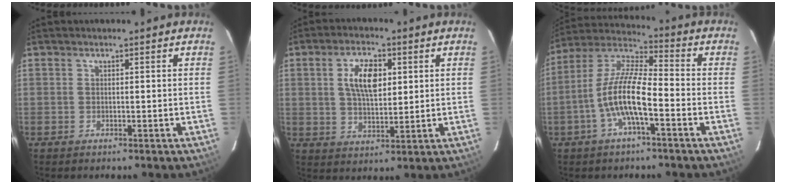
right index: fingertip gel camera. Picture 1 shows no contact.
{"total": 8.3, "force": [2.3, 4.0, 6.9], "torque": [-0.128, 0.010, 0.043]}
{"total": 11.6, "force": [-4.2, 2.8, 10.4], "torque": [-0.214, 0.004, -0.082]}